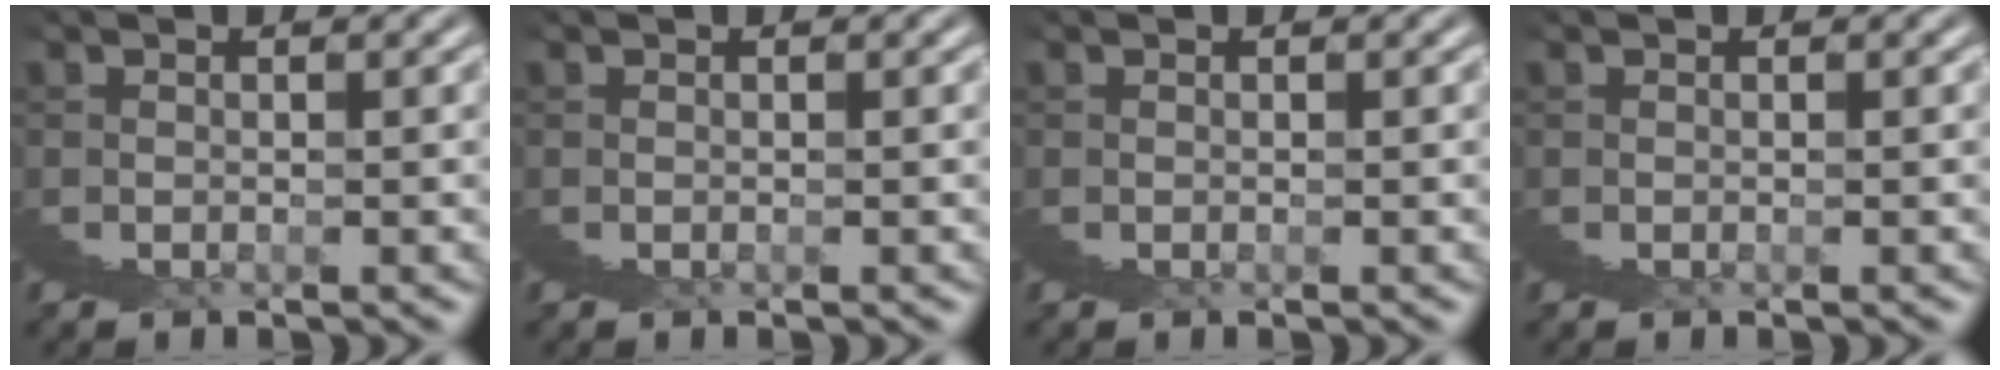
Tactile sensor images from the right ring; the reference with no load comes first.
{"total": 0.0}
{"total": 0.0}
{"total": 0.0}